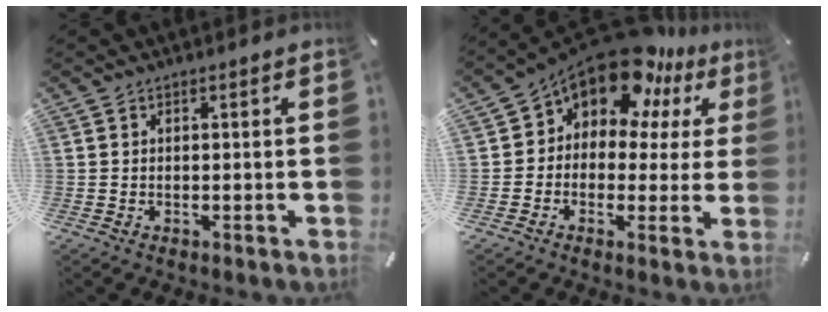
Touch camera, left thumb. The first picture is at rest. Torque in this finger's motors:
{"motor_torque": [2.51, 2.49, 1.54, -1.23, 0.12]}